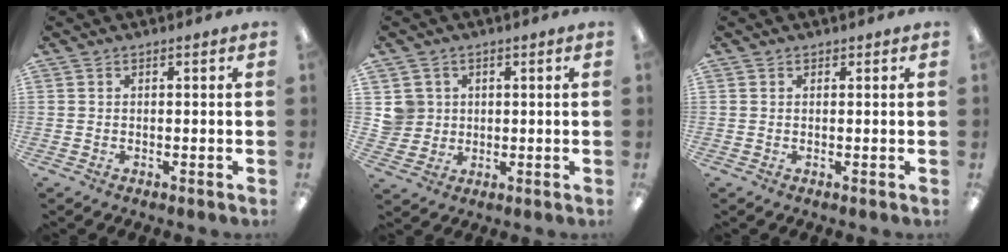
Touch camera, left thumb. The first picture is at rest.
{"total": 5.2, "force": [1.4, 5.0, 0.3], "torque": [-0.008, 0.004, 0.028]}
{"total": 0.5, "force": [0.4, 0.3, 0.0], "torque": [0.009, -0.003, 0.006]}